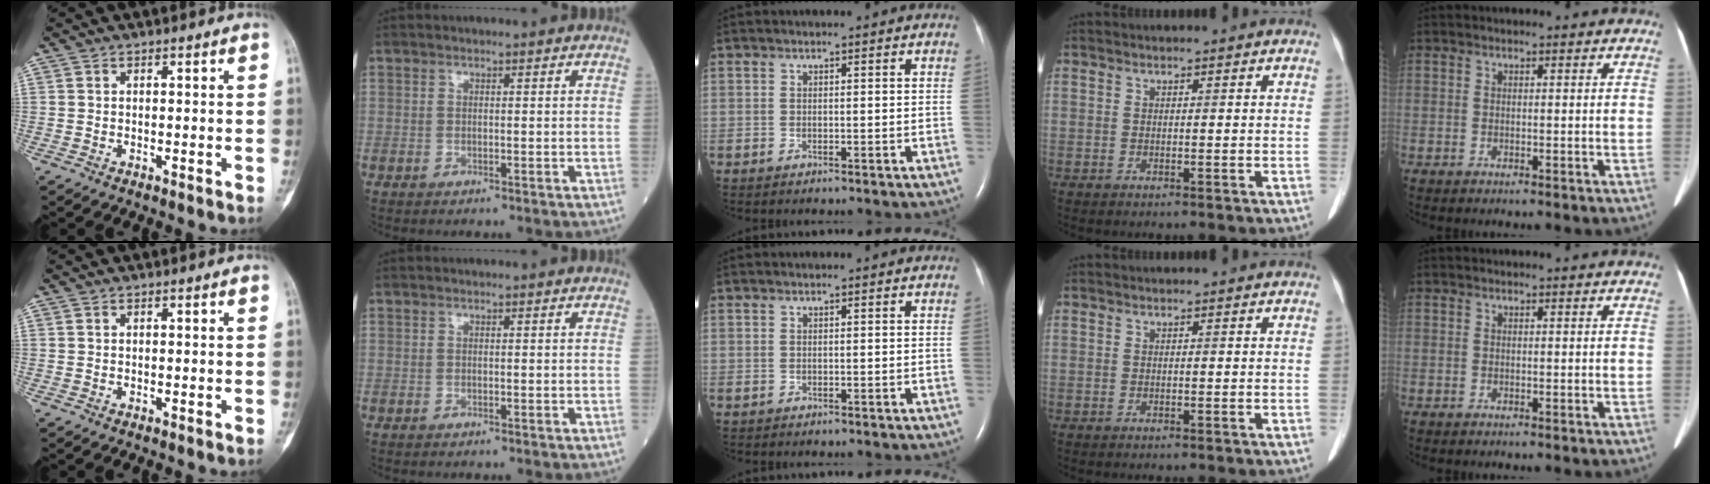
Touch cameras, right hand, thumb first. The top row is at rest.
{}